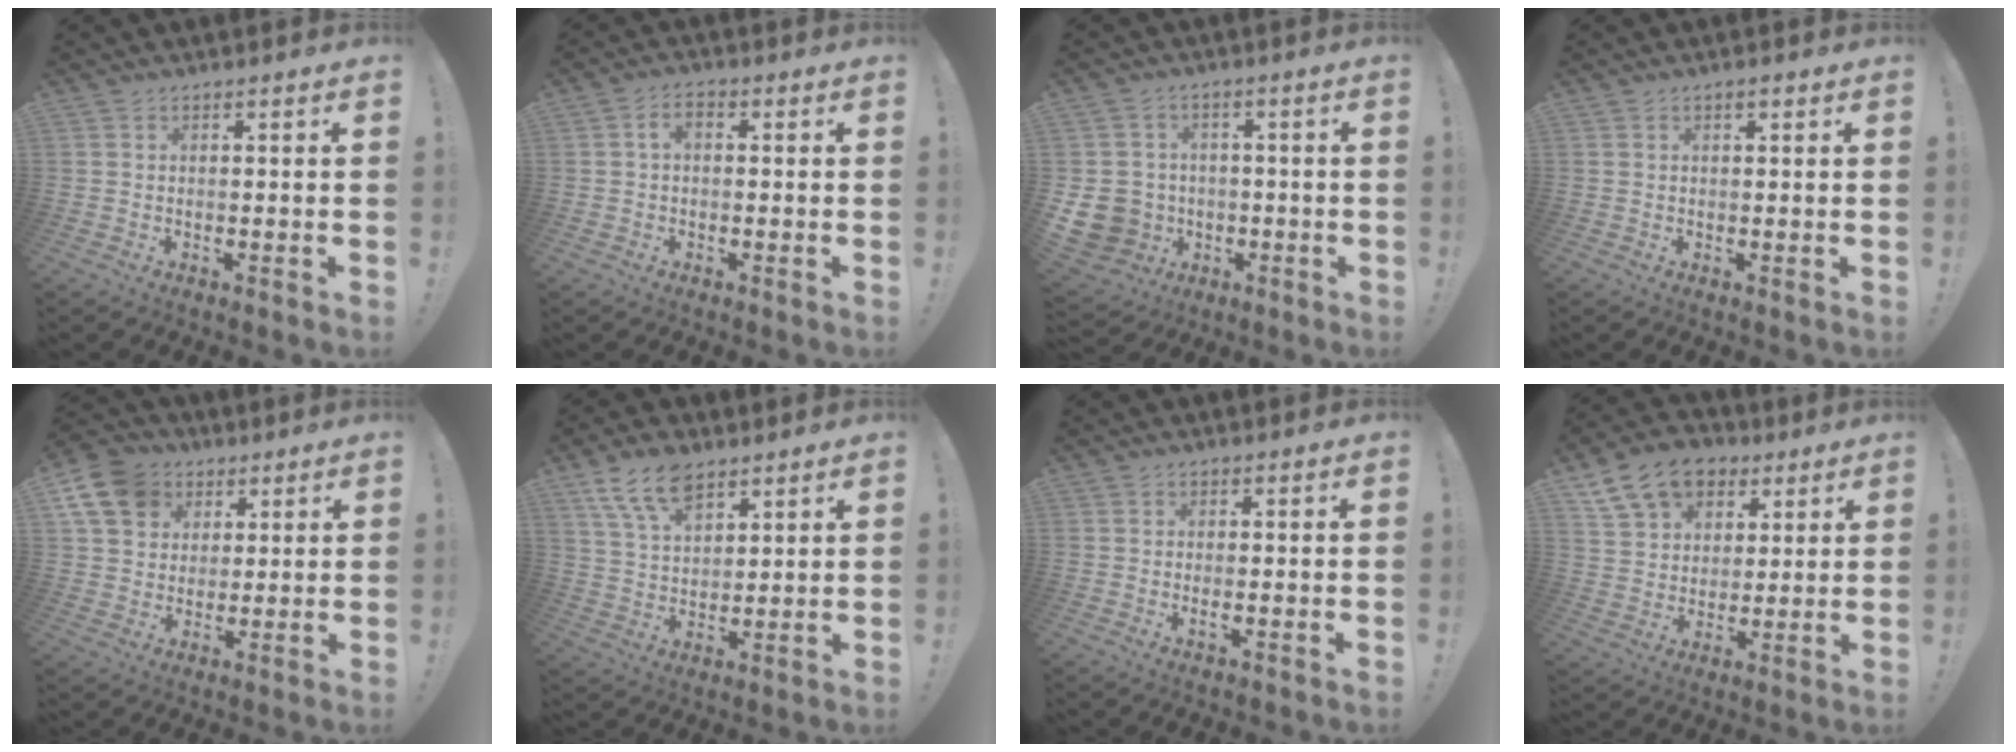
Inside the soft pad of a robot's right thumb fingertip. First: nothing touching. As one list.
[{"total": 3.1, "force": [0.1, 1.8, 2.5], "torque": [-0.039, 0.007, 0.001]}, {"total": 10.8, "force": [-2.4, 9.6, 4.3], "torque": [-0.103, 0.017, -0.036]}, {"total": 1.1, "force": [0.6, 0.4, 0.8], "torque": [-0.014, 0.001, 0.010]}, {"total": 13.4, "force": [5.6, 10.7, 5.8], "torque": [-0.101, -0.025, 0.113]}, {"total": 11.5, "force": [7.7, 5.9, 6.2], "torque": [-0.108, -0.035, 0.146]}, {"total": 1.5, "force": [-0.2, 0.2, 1.4], "torque": [-0.020, -0.003, -0.005]}, {"total": 14.9, "force": [8.0, 10.8, 6.3], "torque": [-0.099, -0.037, 0.156]}]